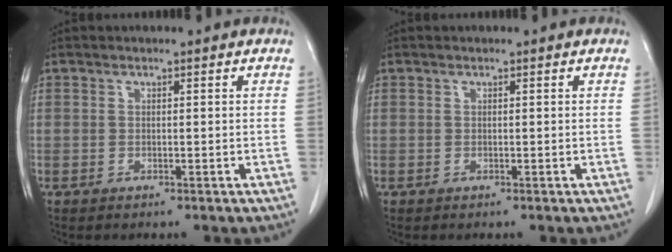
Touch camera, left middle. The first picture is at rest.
{"total": 0.0}